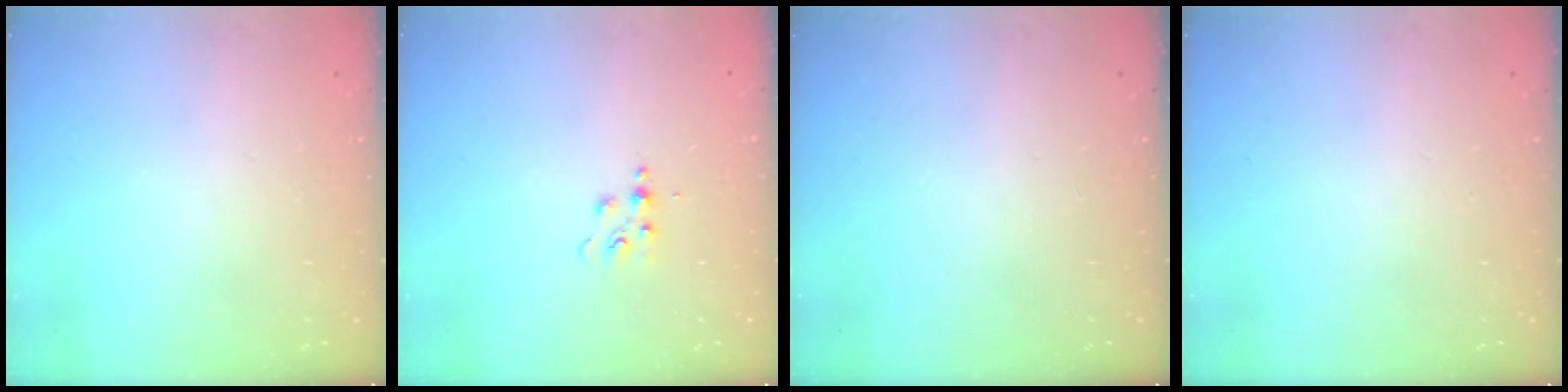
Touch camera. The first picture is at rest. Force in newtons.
{"total": 4.1, "press": 4.1, "slide": 0.5}
{"total": 0.0}
{"total": 0.0}